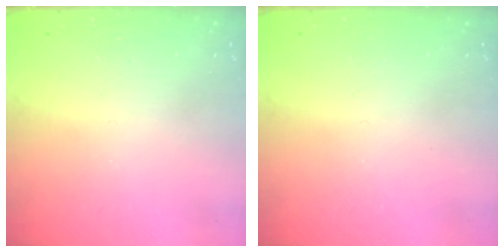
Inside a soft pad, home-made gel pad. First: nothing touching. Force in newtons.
{"total": 0.0}